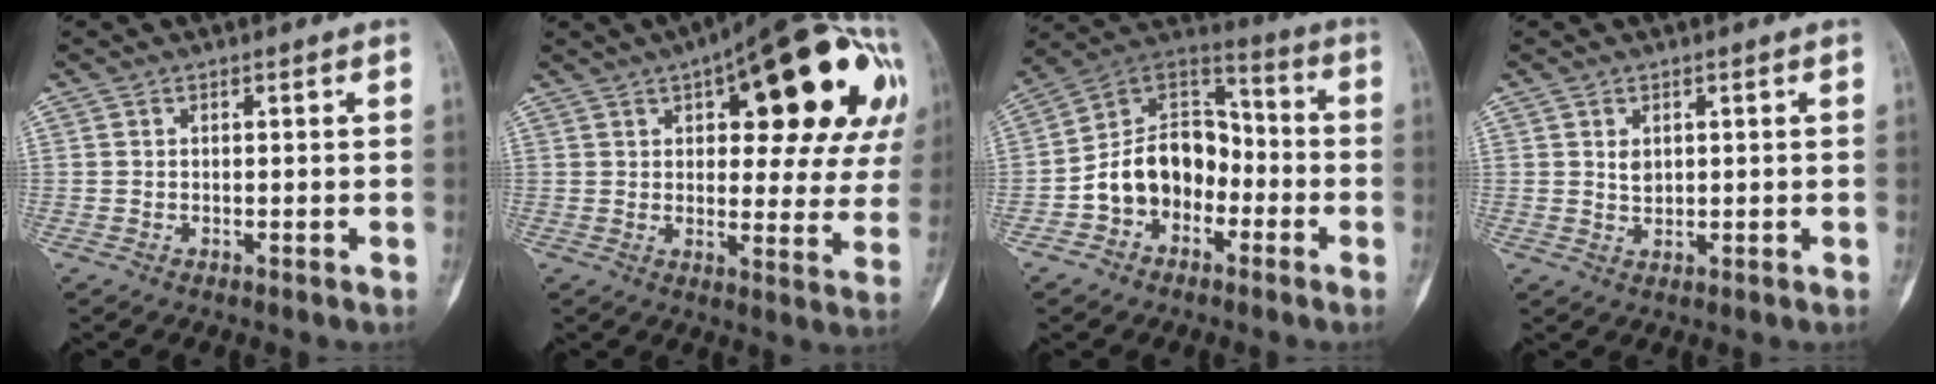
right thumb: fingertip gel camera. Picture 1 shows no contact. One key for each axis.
{"total": 28.3, "fx": 10.8, "fy": 11.3, "fz": 23.6, "tx": -0.273, "ty": 0.016, "tz": 0.142}
{"total": 14.4, "fx": -4.2, "fy": 10.9, "fz": 8.4, "tx": -0.104, "ty": 0.063, "tz": -0.085}
{"total": 2.2, "fx": 0.7, "fy": 1.7, "fz": 1.3, "tx": -0.008, "ty": -0.005, "tz": 0.015}